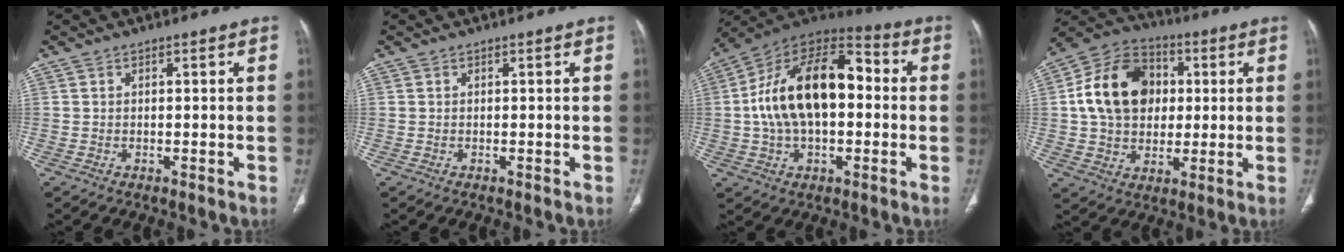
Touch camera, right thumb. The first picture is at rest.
{"total": 0.0}
{"total": 21.8, "force": [0.9, 12.6, 17.8], "torque": [-0.296, 0.037, 0.009]}
{"total": 17.2, "force": [2.3, 13.3, 10.7], "torque": [-0.162, 0.017, 0.037]}